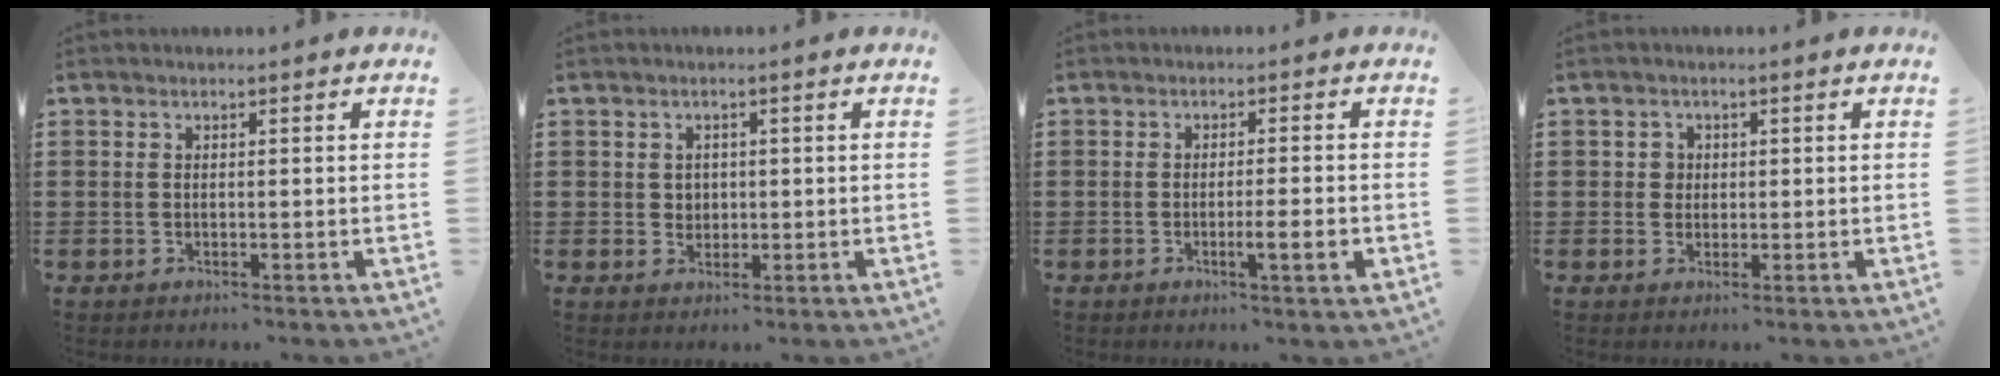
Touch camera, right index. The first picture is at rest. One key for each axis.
{"total": 1.6, "fx": 0.5, "fy": 1.5, "fz": 0.5, "tx": -0.014, "ty": 0.009, "tz": 0.008}
{"total": 4.1, "fx": -1.3, "fy": 0.3, "fz": 3.9, "tx": -0.065, "ty": -0.008, "tz": -0.020}
{"total": 1.7, "fx": 0.2, "fy": 1.5, "fz": 0.6, "tx": -0.017, "ty": 0.009, "tz": 0.003}